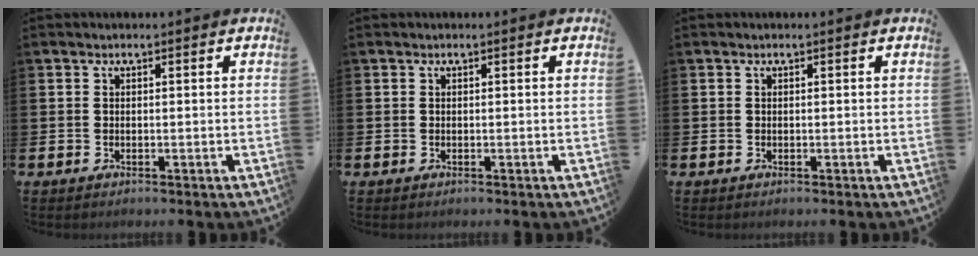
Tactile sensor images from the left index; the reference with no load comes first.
{"total": 0.0}
{"total": 0.0}